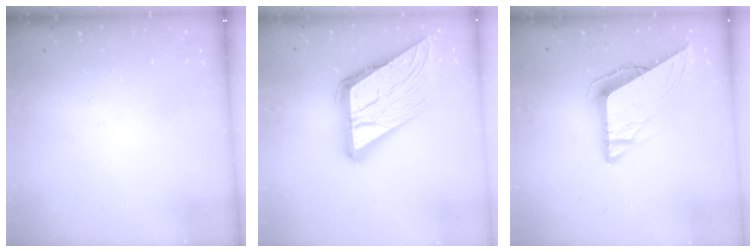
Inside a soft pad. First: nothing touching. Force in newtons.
{"total": 17.1, "press": 17.1, "slide": 1.8}
{"total": 9.8, "press": 9.7, "slide": 1.1}